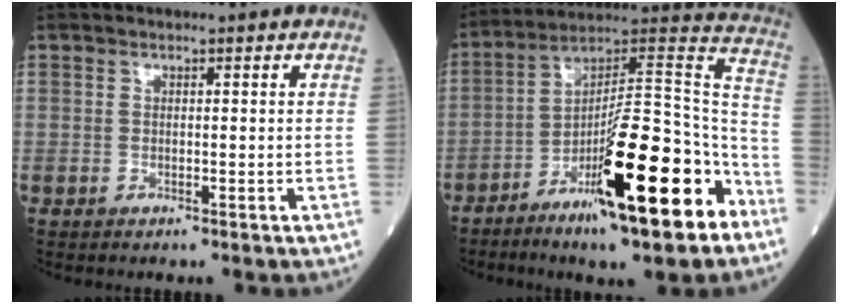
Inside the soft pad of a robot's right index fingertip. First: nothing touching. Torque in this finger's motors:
{"motor_torque": [1.60, -0.54, 0.58, 0.21]}